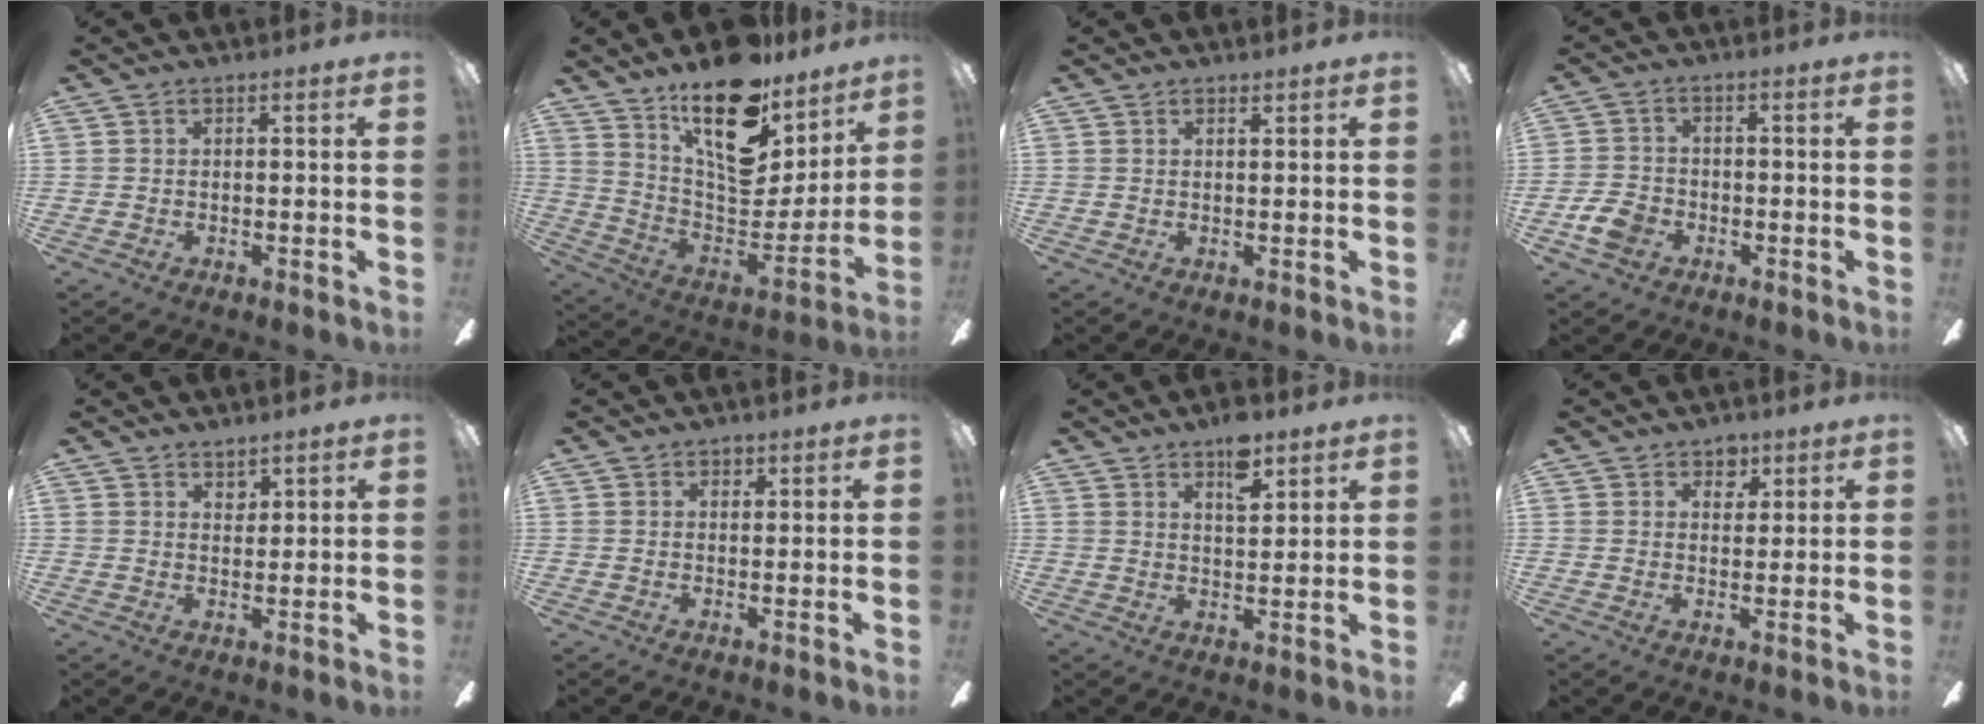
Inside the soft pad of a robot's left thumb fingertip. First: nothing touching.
{"total": 20.8, "force": [14.5, 9.1, 11.9], "torque": [-0.180, -0.111, 0.254]}
{"total": 1.0, "force": [0.8, 0.3, 0.4], "torque": [-0.001, -0.002, 0.013]}
{"total": 6.1, "force": [-2.8, 4.5, 3.1], "torque": [-0.071, 0.013, -0.052]}
{"total": 2.8, "force": [2.4, 1.3, 0.5], "torque": [0.010, -0.015, 0.040]}
{"total": 1.5, "force": [0.9, 1.0, 0.5], "torque": [0.006, -0.003, 0.013]}
{"total": 7.6, "force": [5.2, 3.1, 4.5], "torque": [-0.051, -0.026, 0.085]}
{"total": 4.3, "force": [2.9, 2.8, 1.3], "torque": [-0.003, -0.010, 0.047]}